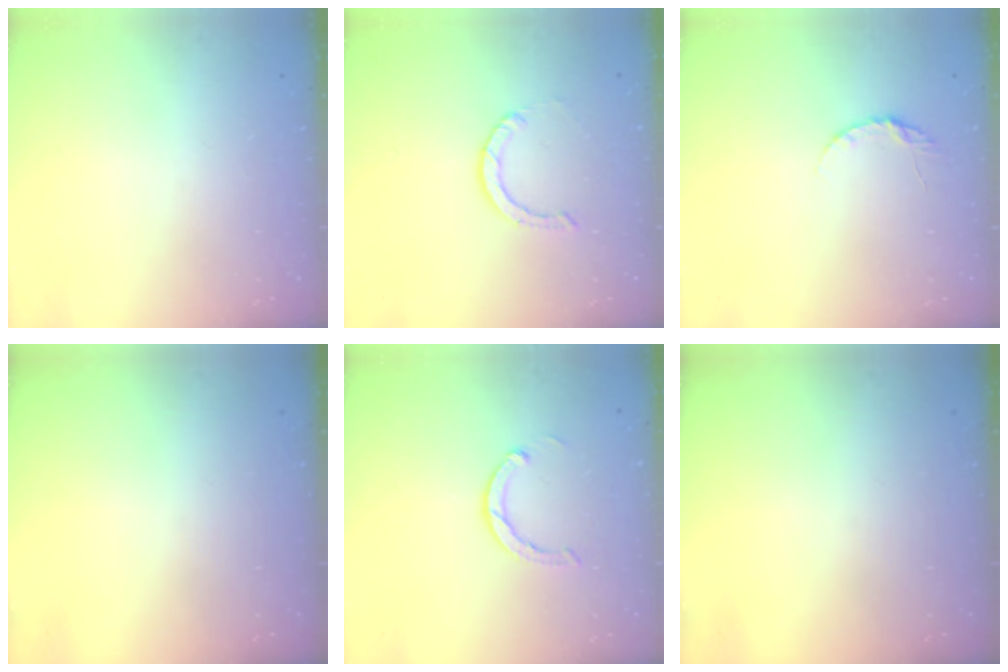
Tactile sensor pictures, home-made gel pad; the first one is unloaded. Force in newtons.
{"total": 0.9, "press": 0.9, "slide": 0.1}
{"total": 4.1, "press": 4.1, "slide": 0.5}
{"total": 0.0}
{"total": 3.0, "press": 3.0, "slide": 0.1}
{"total": 0.0}